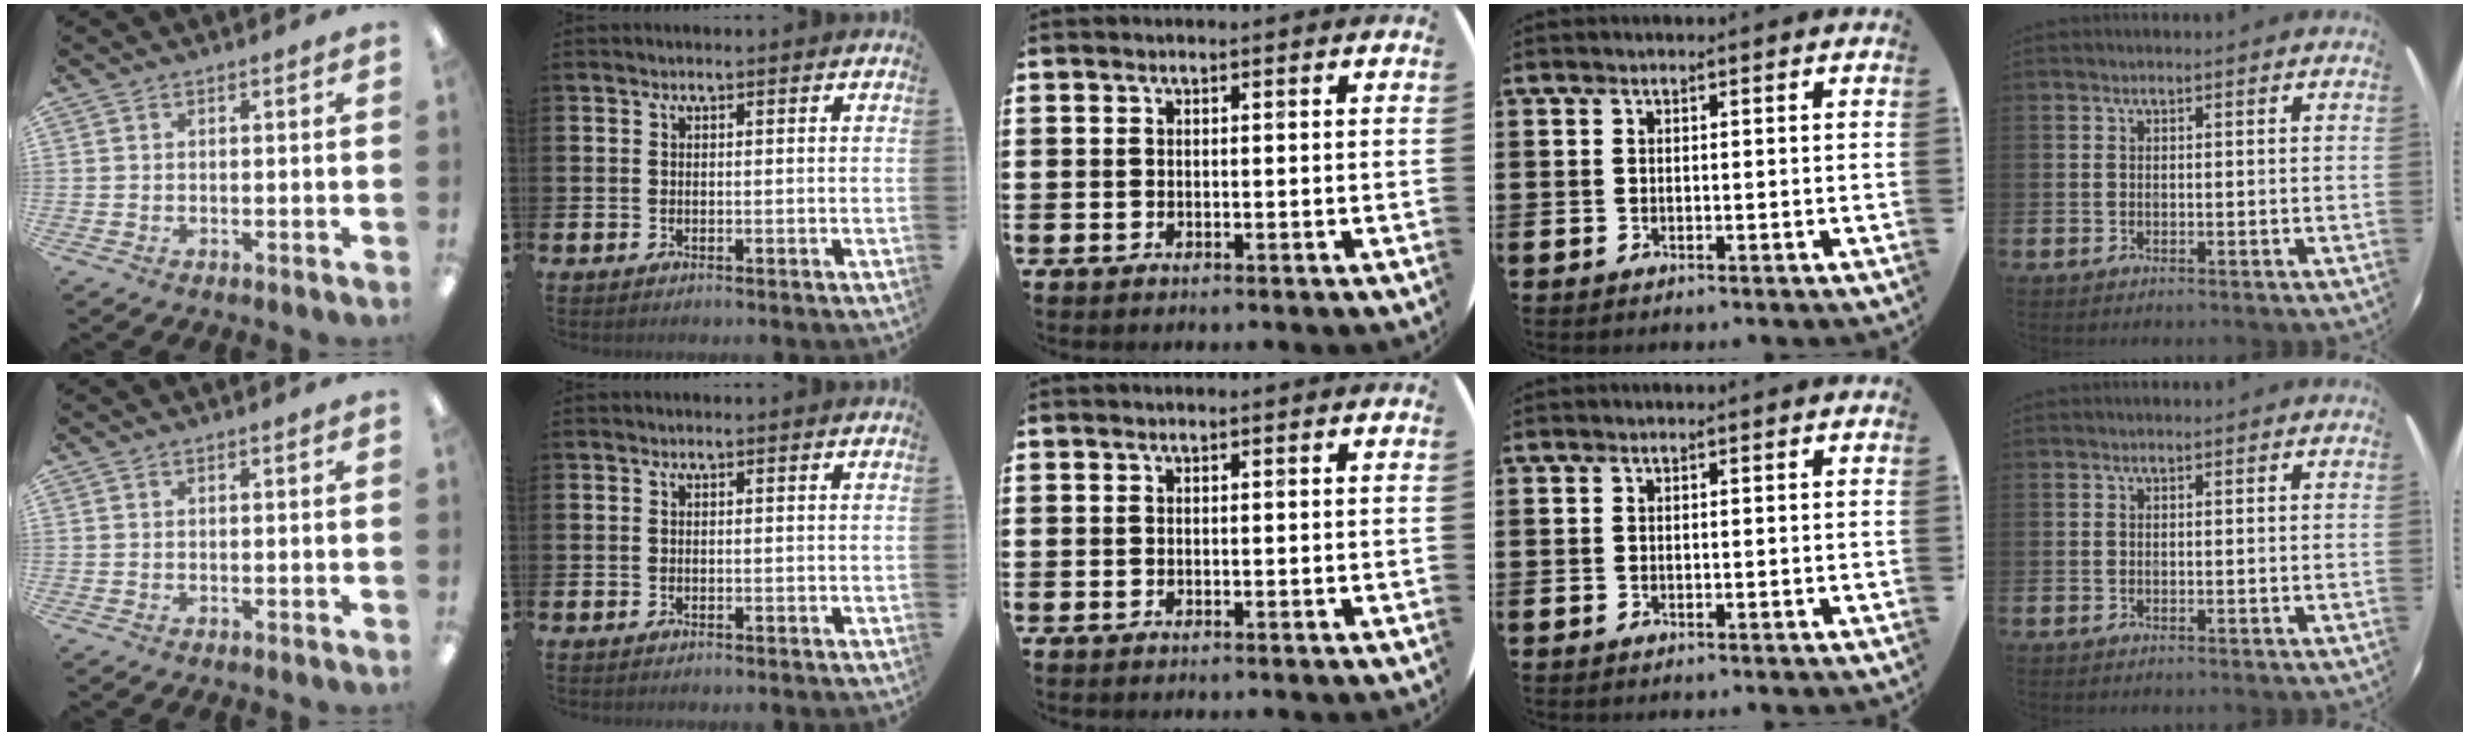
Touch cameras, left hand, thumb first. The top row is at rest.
{}